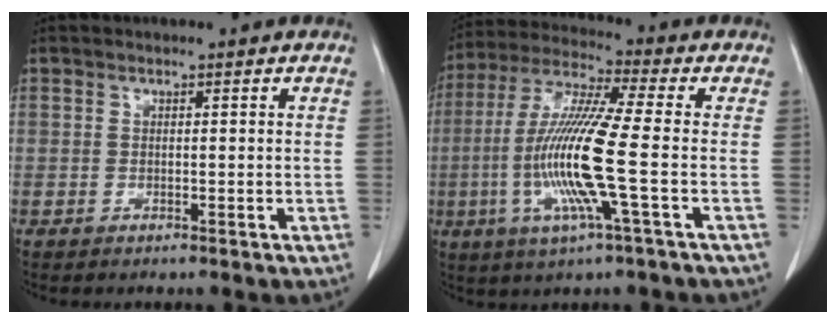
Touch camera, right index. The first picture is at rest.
{"total": 14.3, "force": [-2.8, -0.3, 14.0], "torque": [-0.292, -0.011, -0.065]}